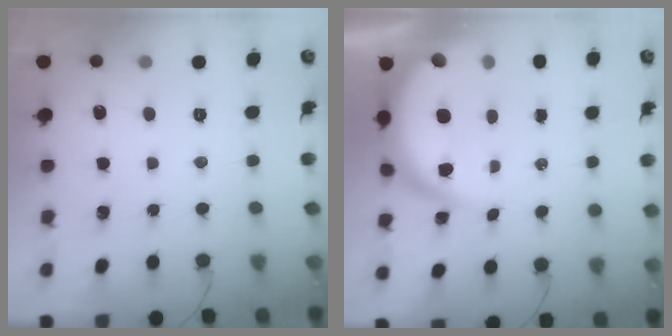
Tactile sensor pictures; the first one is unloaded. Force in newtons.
{"total": 10.4, "press": 10.3, "slide": 1.1}